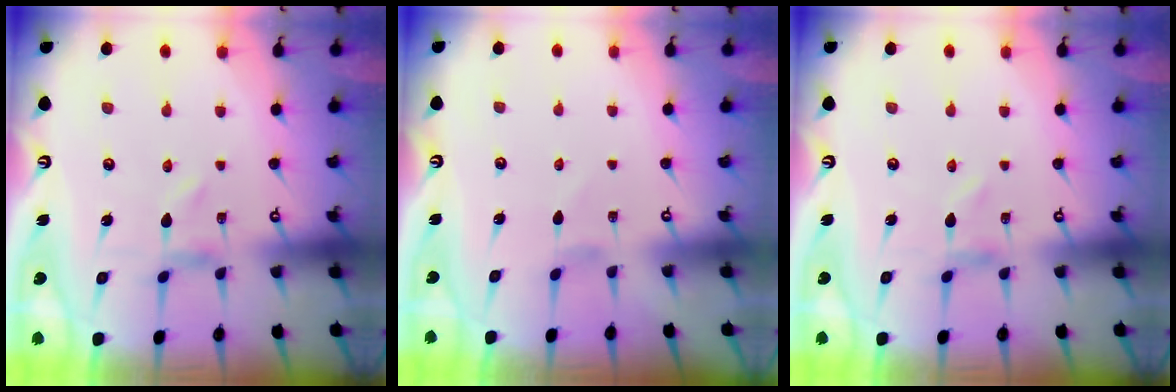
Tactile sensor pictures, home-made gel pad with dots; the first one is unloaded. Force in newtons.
{"total": 0.0}
{"total": 0.0}